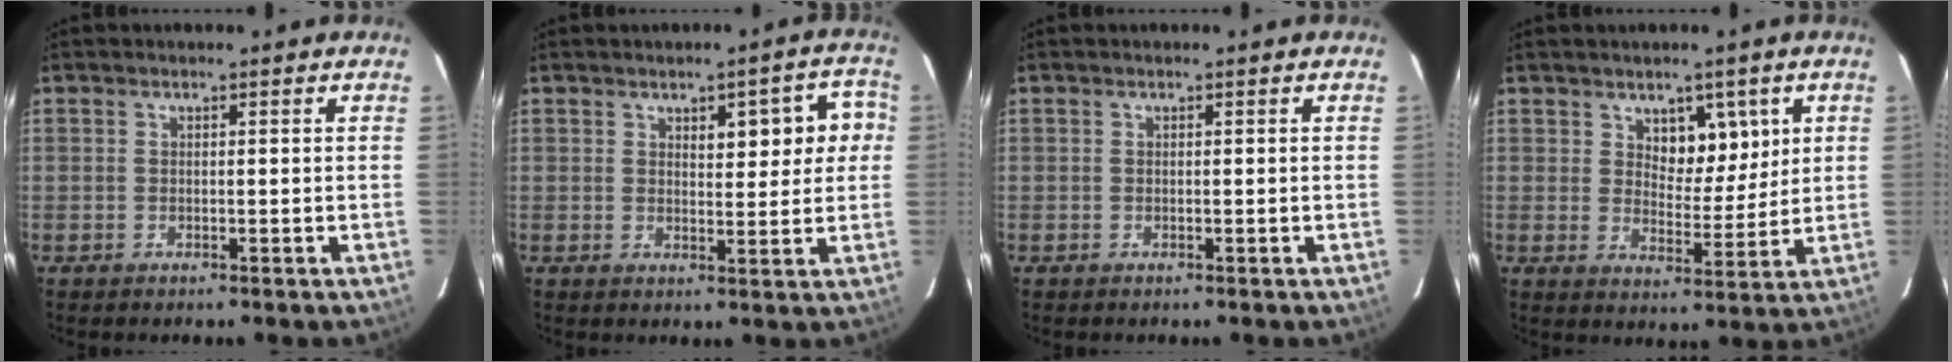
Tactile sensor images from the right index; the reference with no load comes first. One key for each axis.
{"total": 7.2, "fx": 2.0, "fy": 2.7, "fz": 6.4, "tx": -0.069, "ty": 0.024, "tz": 0.026}
{"total": 0.0}
{"total": 6.2, "fx": 2.9, "fy": 3.4, "fz": 4.2, "tx": -0.055, "ty": 0.002, "tz": 0.050}